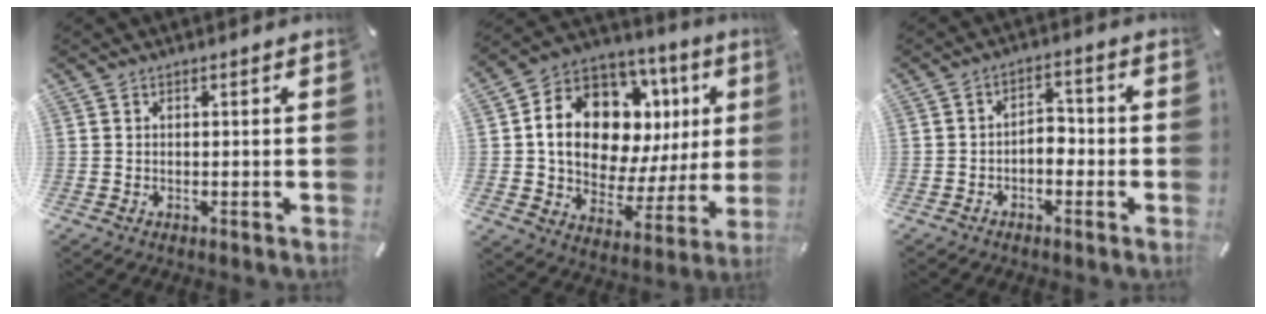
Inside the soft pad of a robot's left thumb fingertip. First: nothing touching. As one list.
[{"total": 17.0, "force": [5.9, 11.5, 11.1], "torque": [-0.176, -0.045, 0.104]}, {"total": 4.1, "force": [-1.9, 2.6, 2.6], "torque": [-0.047, 0.017, -0.038]}]